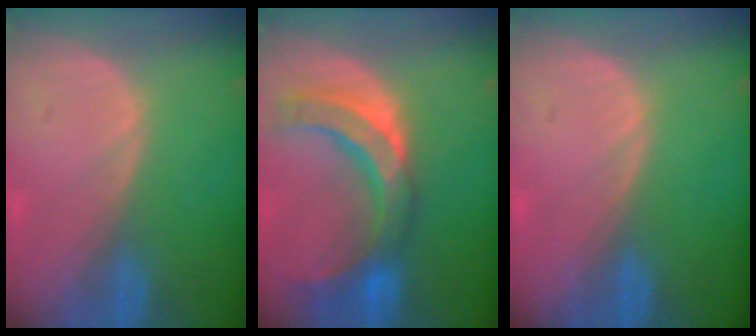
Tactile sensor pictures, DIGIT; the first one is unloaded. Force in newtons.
{"total": 10.3, "press": 9.4, "slide": 4.3}
{"total": 0.0}